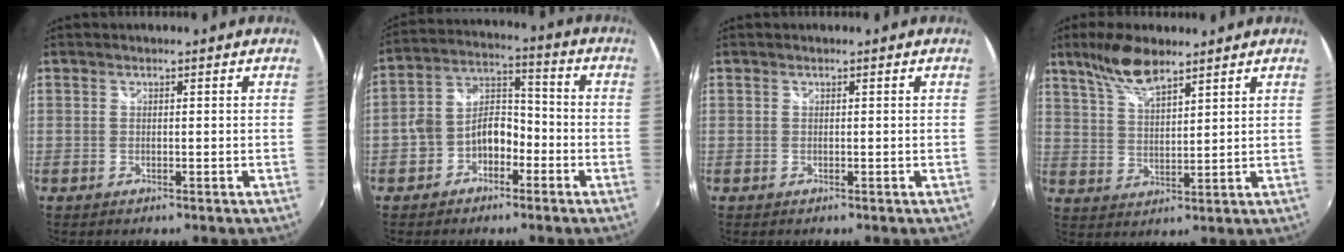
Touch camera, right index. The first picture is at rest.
{"total": 8.5, "force": [-3.8, 5.9, 4.9], "torque": [-0.096, 0.031, -0.060]}
{"total": 0.0}
{"total": 8.4, "force": [6.2, 2.4, 5.1], "torque": [-0.097, 0.010, 0.122]}